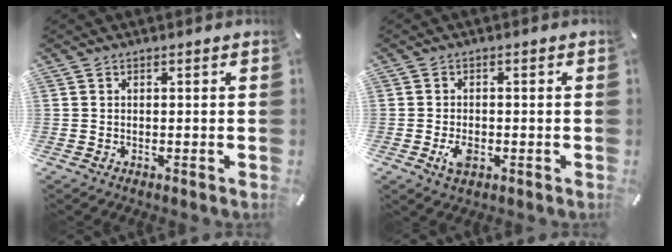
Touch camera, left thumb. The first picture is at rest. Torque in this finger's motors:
{"motor_torque": [-0.01, 0.04, 0.17, 0.20, 0.00]}